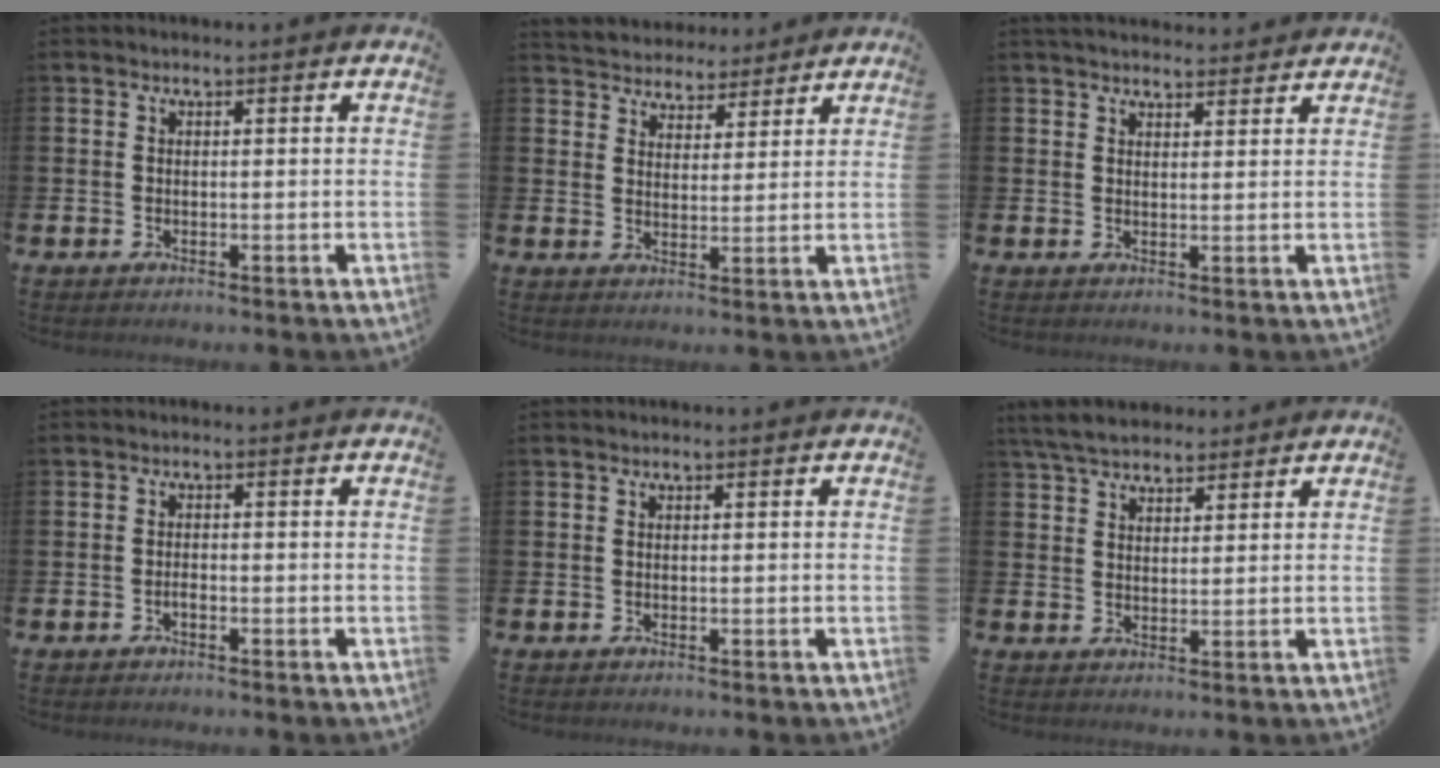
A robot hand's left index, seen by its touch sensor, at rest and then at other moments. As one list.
[{"total": 4.3, "force": [4.0, 1.4, -0.8], "torque": [-0.011, -0.024, 0.071]}, {"total": 3.0, "force": [2.9, 0.7, 0.3], "torque": [-0.003, -0.014, 0.052]}, {"total": 0.9, "force": [-0.6, 0.3, 0.6], "torque": [-0.020, 0.000, -0.009]}, {"total": 0.0}, {"total": 5.3, "force": [4.9, 1.6, 1.3], "torque": [-0.039, -0.013, 0.090]}]